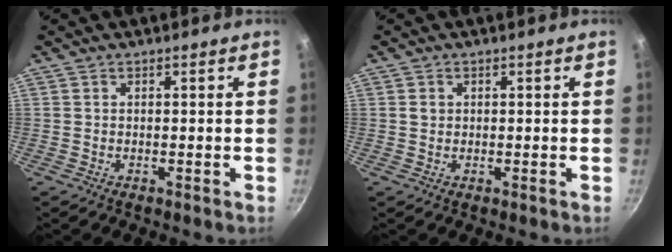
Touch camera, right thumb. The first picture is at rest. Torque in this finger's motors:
{"motor_torque": [0.44, 0.72, 0.15, -0.05, 0.02]}